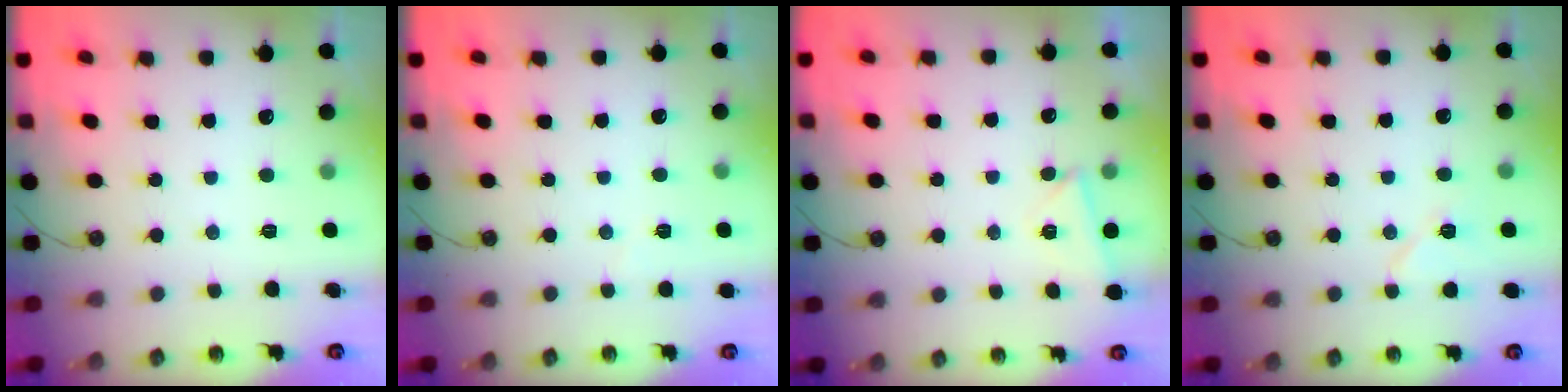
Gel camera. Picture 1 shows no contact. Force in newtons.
{"total": 3.7, "press": 2.4, "slide": 2.7}
{"total": 3.6, "press": 2.7, "slide": 2.4}
{"total": 6.4, "press": 6.3, "slide": 1.4}